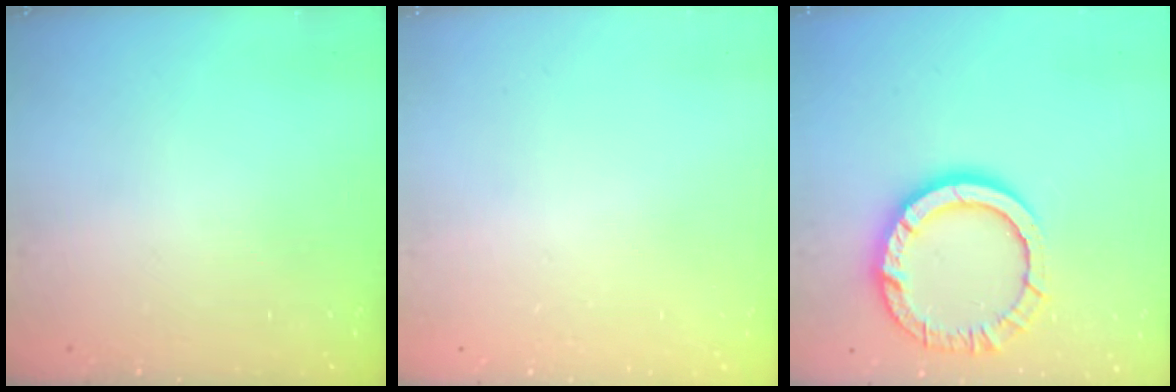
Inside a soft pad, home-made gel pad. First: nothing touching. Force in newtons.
{"total": 2.6, "press": 2.6, "slide": 0.2}
{"total": 13.5, "press": 13.5, "slide": 1.3}